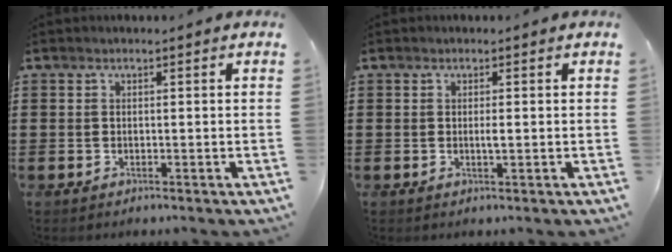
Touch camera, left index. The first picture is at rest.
{"total": 1.2, "force": [0.0, 0.2, 1.1], "torque": [-0.022, -0.003, 0.000]}